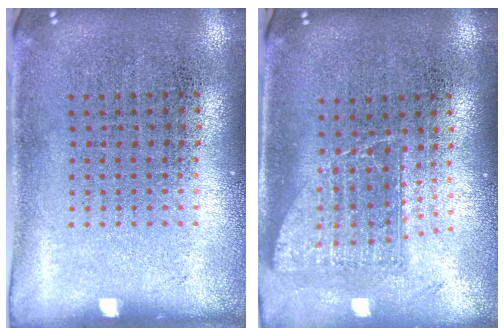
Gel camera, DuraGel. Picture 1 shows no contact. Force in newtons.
{"total": 1.4, "press": 1.1, "slide": 0.9}